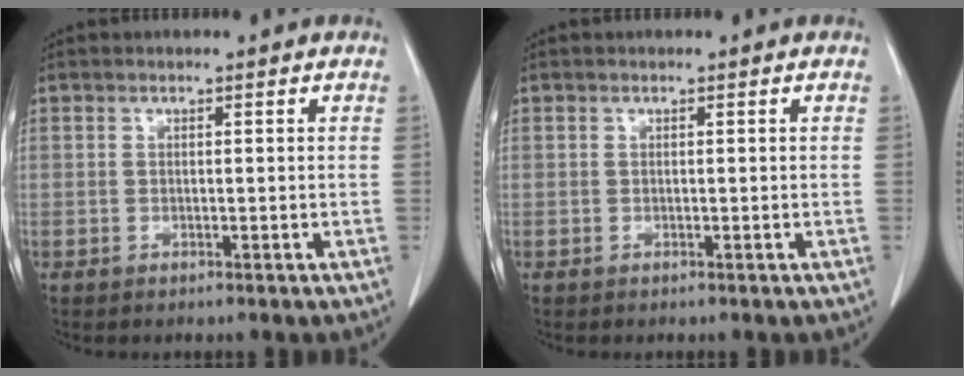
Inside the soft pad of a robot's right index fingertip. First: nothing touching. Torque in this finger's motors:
{"motor_torque": [0.00, 0.00, 0.00, 0.00]}